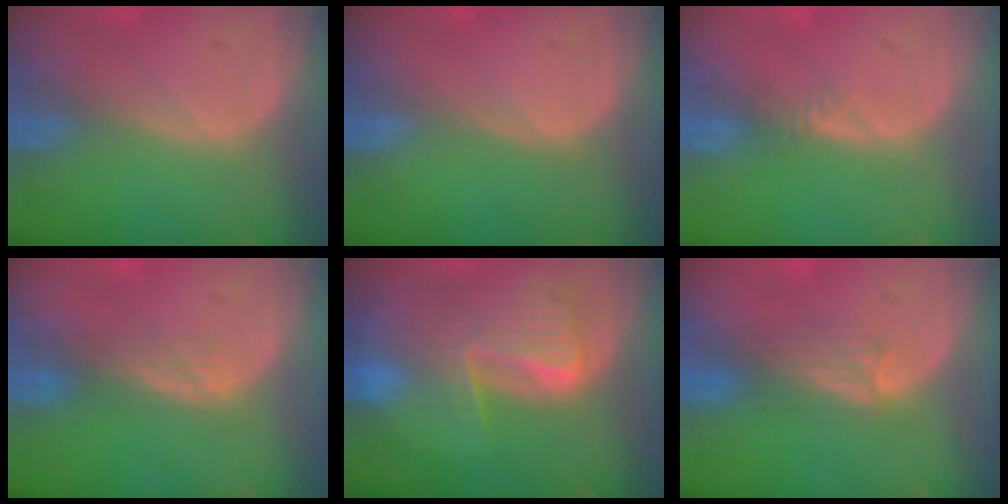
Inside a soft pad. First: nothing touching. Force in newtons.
{"total": 0.0}
{"total": 1.2, "press": 1.0, "slide": 0.6}
{"total": 2.2, "press": 2.2, "slide": 0.2}
{"total": 9.8, "press": 8.4, "slide": 5.0}
{"total": 3.2, "press": 2.9, "slide": 1.5}